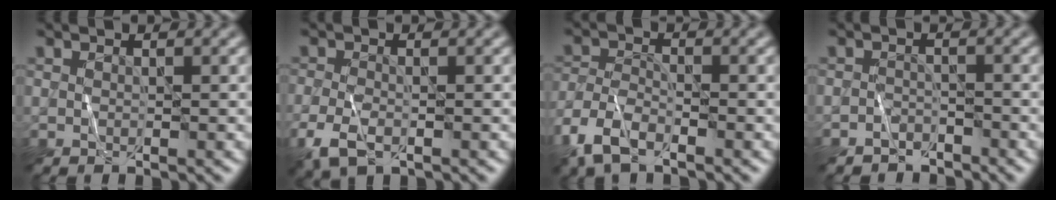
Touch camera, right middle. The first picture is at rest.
{"total": 3.5, "force": [-1.7, 1.9, 2.4], "torque": [-0.058, -0.007, -0.035]}
{"total": 4.5, "force": [-3.3, 1.8, 2.4], "torque": [-0.056, -0.006, -0.076]}
{"total": 1.9, "force": [-1.7, 0.7, -0.3], "torque": [0.010, 0.006, -0.034]}